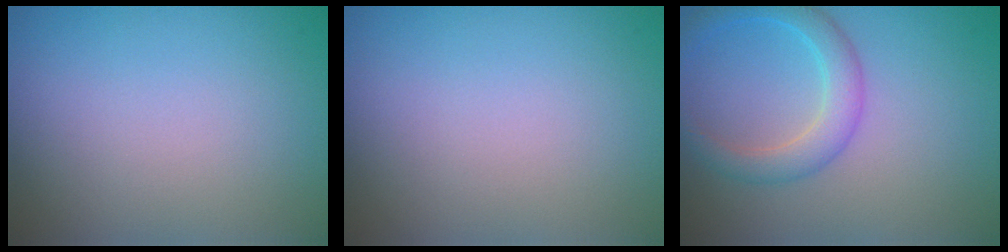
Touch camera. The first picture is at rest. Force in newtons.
{"total": 0.0}
{"total": 3.2, "press": 3.2, "slide": 0.2}